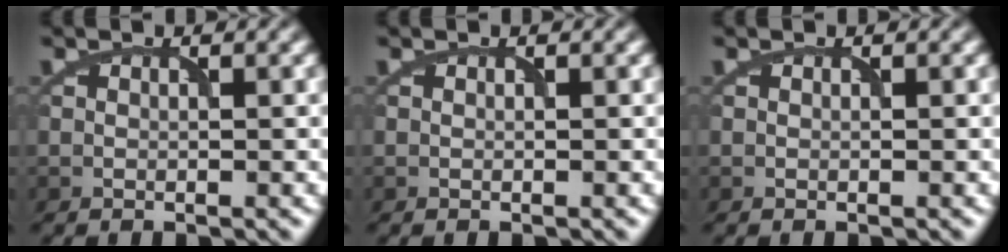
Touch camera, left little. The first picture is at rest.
{"total": 0.0}
{"total": 0.0}